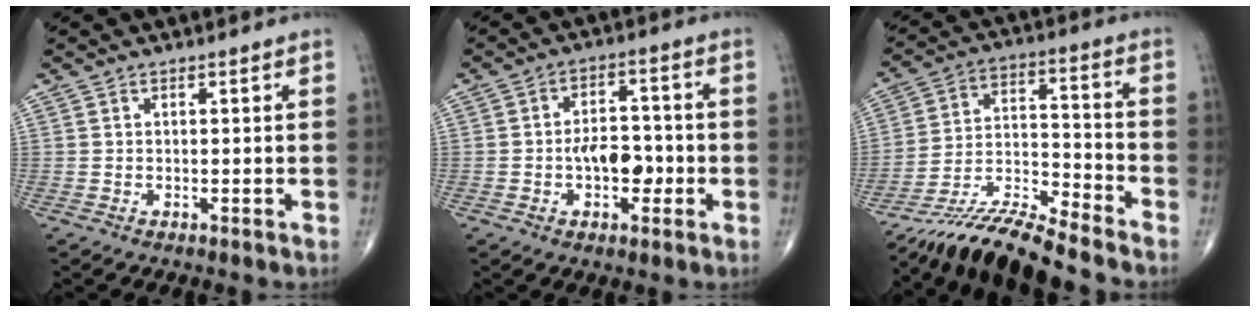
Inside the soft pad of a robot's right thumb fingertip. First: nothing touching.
{"total": 8.0, "force": [-1.7, 4.8, 6.2], "torque": [-0.071, 0.025, -0.029]}
{"total": 11.6, "force": [-11.2, -0.6, 3.0], "torque": [-0.061, 0.084, -0.210]}